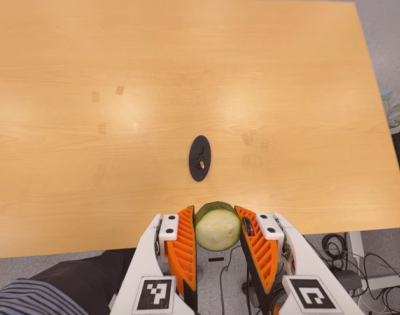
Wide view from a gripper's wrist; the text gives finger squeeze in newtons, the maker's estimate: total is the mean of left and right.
{"total": 12.4, "left": 12.6, "right": 12.2}